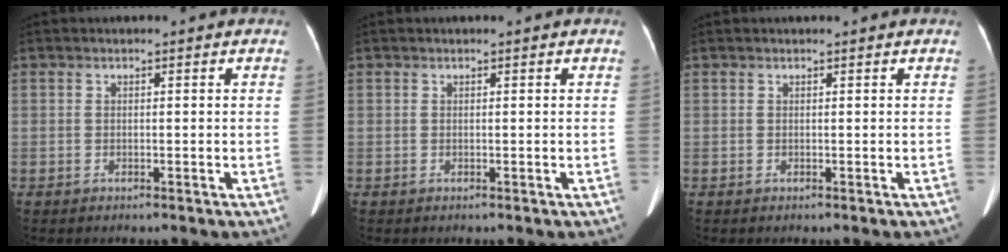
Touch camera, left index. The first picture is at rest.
{"total": 0.0}
{"total": 0.0}